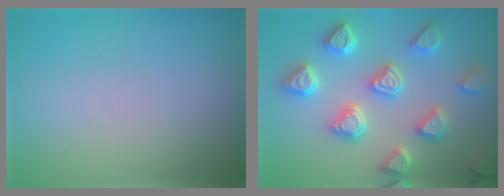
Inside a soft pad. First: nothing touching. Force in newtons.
{"total": 6.0, "press": 5.8, "slide": 1.8}